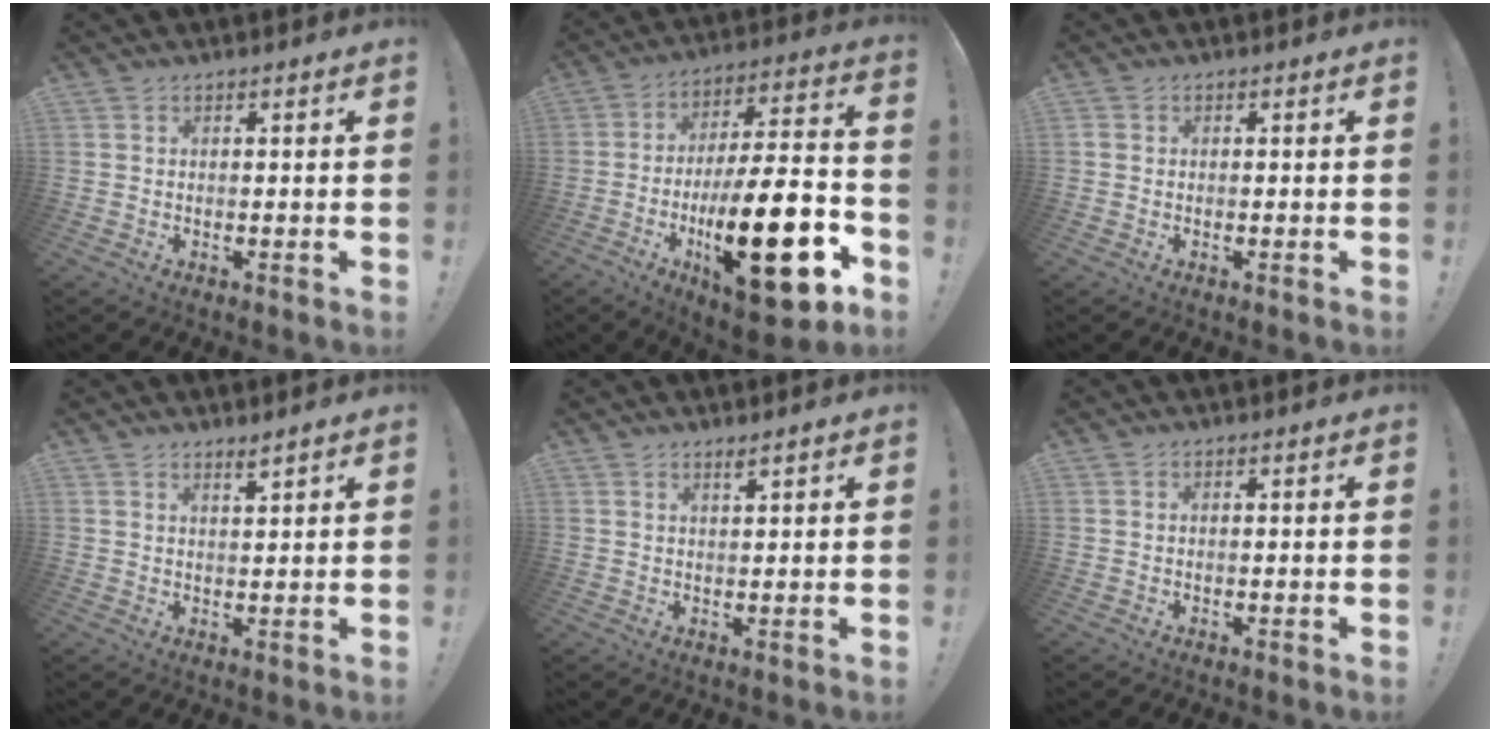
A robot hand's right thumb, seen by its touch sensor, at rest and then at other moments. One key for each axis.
{"total": 27.2, "fx": -9.4, "fy": 8.7, "fz": 24.0, "tx": -0.397, "ty": 0.048, "tz": -0.147}
{"total": 0.9, "fx": -0.2, "fy": 0.8, "fz": 0.5, "tx": -0.012, "ty": 0.004, "tz": -0.003}
{"total": 2.2, "fx": 2.0, "fy": -0.2, "fz": 1.0, "tx": -0.012, "ty": -0.016, "tz": 0.033}
{"total": 1.7, "fx": 1.4, "fy": -0.1, "fz": 1.0, "tx": -0.019, "ty": -0.005, "tz": 0.023}
{"total": 0.0}